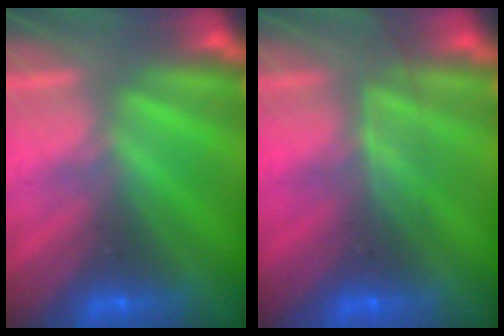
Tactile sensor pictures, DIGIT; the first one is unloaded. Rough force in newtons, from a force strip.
{"total": 2.5}